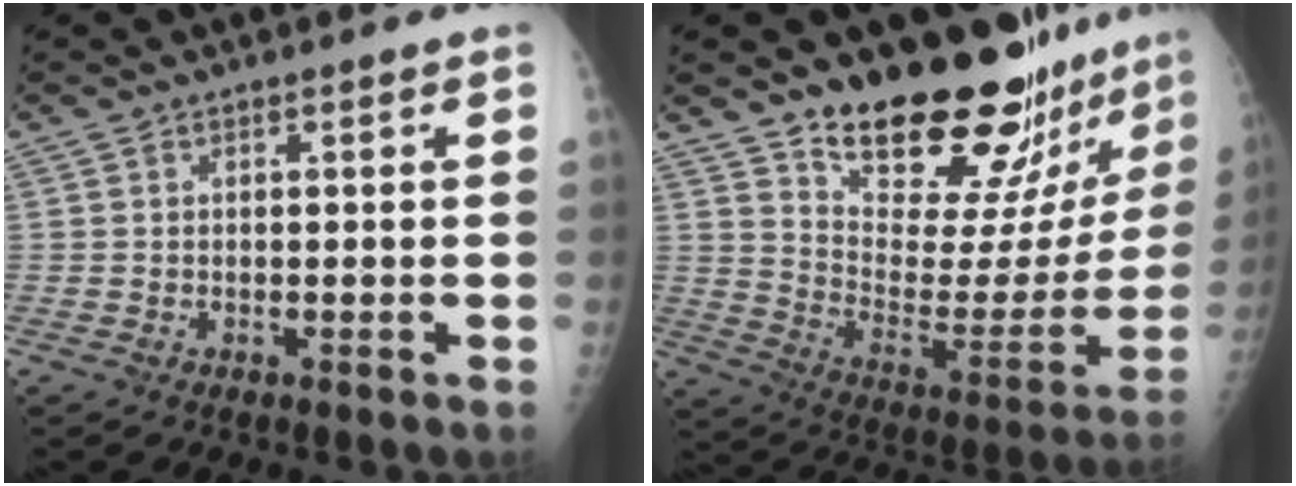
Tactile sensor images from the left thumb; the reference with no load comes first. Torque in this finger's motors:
{"motor_torque": [0.42, 0.42, 1.40, -1.37, 0.25]}